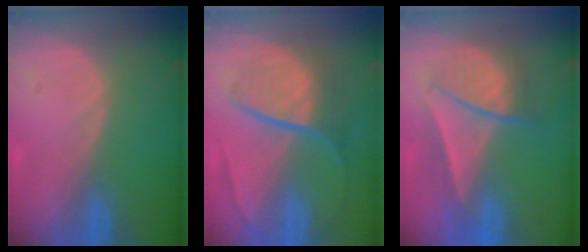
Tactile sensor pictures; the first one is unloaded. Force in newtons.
{"total": 8.6, "press": 7.8, "slide": 3.7}
{"total": 7.1, "press": 7.0, "slide": 0.9}